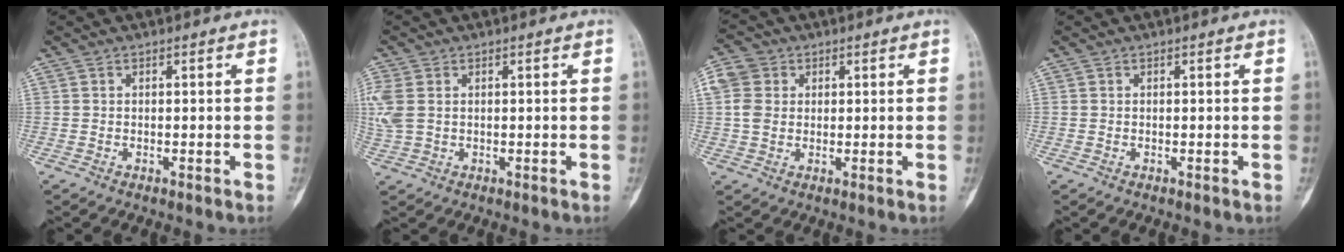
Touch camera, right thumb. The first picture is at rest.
{"total": 5.4, "force": [0.9, 3.8, 3.8], "torque": [-0.120, 0.008, 0.025]}
{"total": 5.5, "force": [1.2, 4.6, 2.7], "torque": [-0.053, 0.008, 0.018]}
{"total": 0.0}